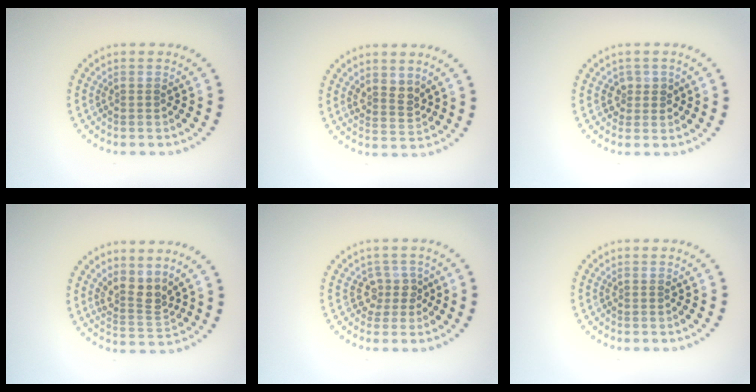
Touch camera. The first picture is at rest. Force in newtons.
{"total": 2.0, "press": 1.7, "slide": 1.0}
{"total": 1.4, "press": 1.3, "slide": 0.5}
{"total": 2.8, "press": 2.0, "slide": 2.0}
{"total": 2.1, "press": 1.5, "slide": 1.5}
{"total": 0.0}